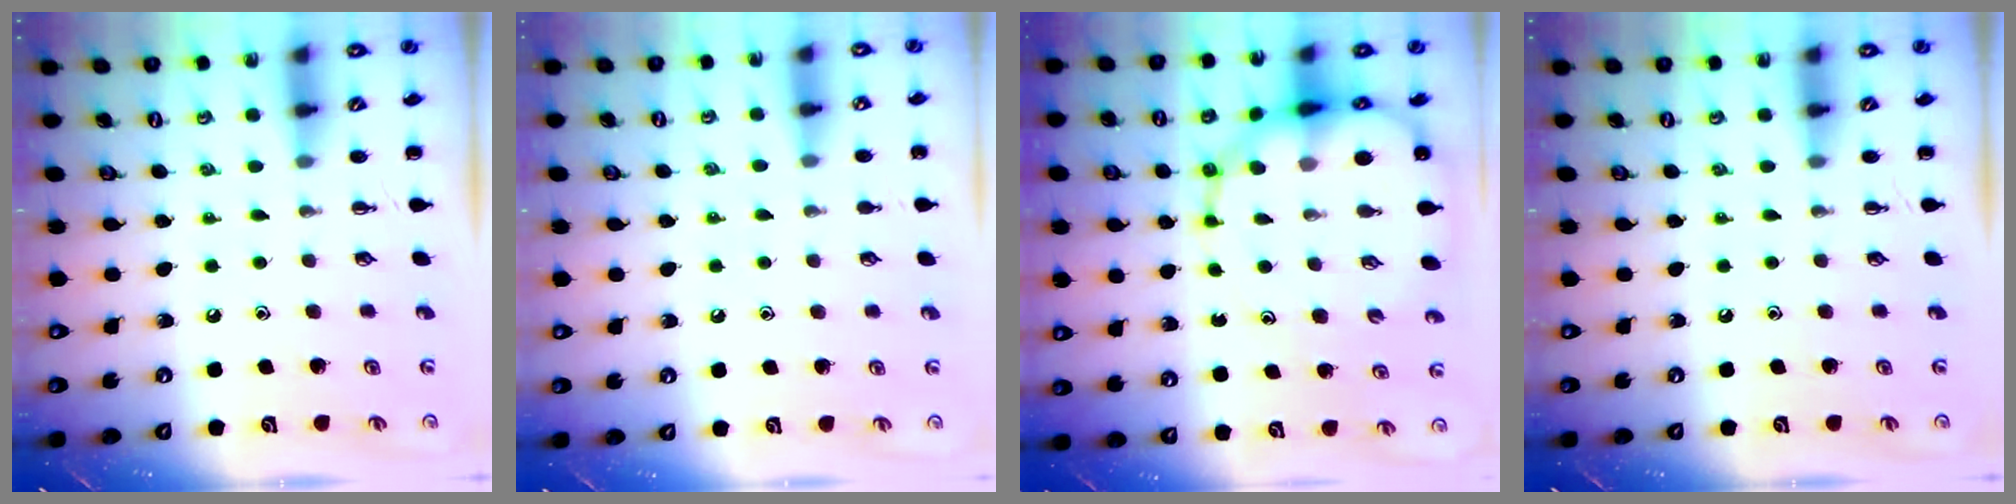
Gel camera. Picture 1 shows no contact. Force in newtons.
{"total": 5.3, "press": 5.0, "slide": 1.9}
{"total": 14.1, "press": 13.6, "slide": 3.5}
{"total": 0.0}